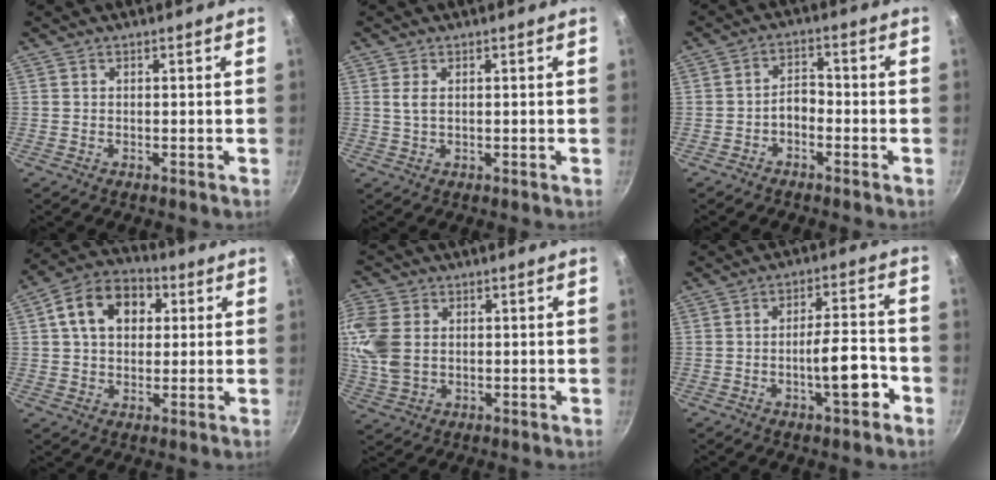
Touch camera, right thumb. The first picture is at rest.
{"total": 2.2, "force": [0.5, 1.1, 1.8], "torque": [-0.032, -0.003, 0.011]}
{"total": 3.6, "force": [-1.9, 2.1, 2.2], "torque": [-0.027, 0.028, -0.037]}
{"total": 13.0, "force": [3.4, 9.4, 8.3], "torque": [-0.113, 0.019, 0.041]}
{"total": 9.4, "force": [1.2, 7.0, 6.2], "torque": [-0.126, -0.004, 0.023]}
{"total": 8.6, "force": [-3.5, 2.4, 7.5], "torque": [-0.097, 0.031, -0.053]}